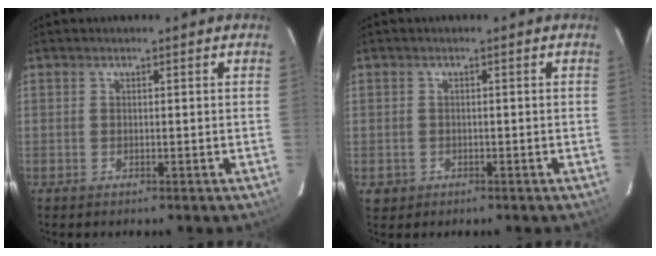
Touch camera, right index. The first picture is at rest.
{"total": 2.7, "force": [-0.7, 2.6, 0.5], "torque": [-0.015, 0.001, -0.005]}